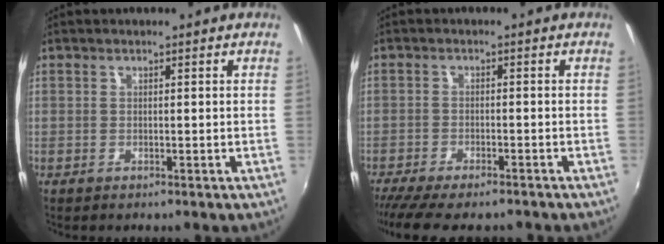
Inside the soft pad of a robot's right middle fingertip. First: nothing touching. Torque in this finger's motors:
{"motor_torque": [1.08, -1.06, 0.19, 0.06]}